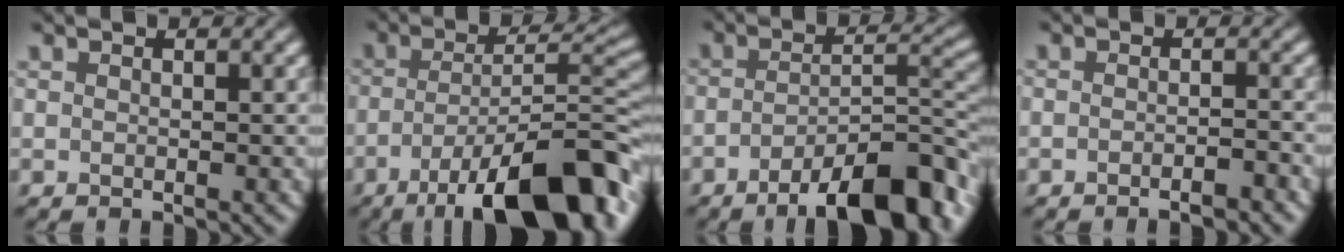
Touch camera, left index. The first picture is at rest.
{"total": 14.8, "force": [-8.2, 4.5, 11.6], "torque": [-0.175, -0.005, -0.134]}
{"total": 10.8, "force": [-6.8, 3.4, 7.7], "torque": [-0.105, 0.001, -0.109]}
{"total": 1.6, "force": [-1.4, 0.1, 0.7], "torque": [-0.005, -0.001, -0.026]}